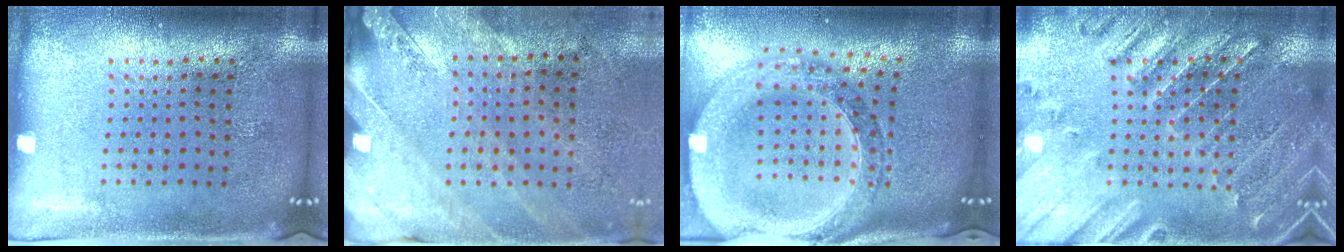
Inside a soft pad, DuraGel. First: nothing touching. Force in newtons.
{"total": 2.5, "press": 2.0, "slide": 1.5}
{"total": 2.6, "press": 2.3, "slide": 1.3}
{"total": 1.0, "press": 0.9, "slide": 0.3}